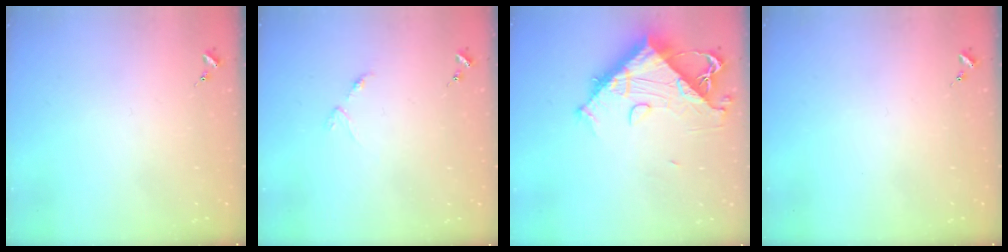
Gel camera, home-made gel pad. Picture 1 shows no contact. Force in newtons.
{"total": 3.1, "press": 3.0, "slide": 0.5}
{"total": 13.1, "press": 13.0, "slide": 1.5}
{"total": 0.0}